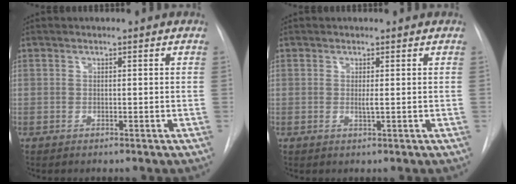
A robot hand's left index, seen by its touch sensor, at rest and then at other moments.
{"total": 0.8, "force": [0.0, -0.1, 0.8], "torque": [-0.020, -0.005, 0.000]}